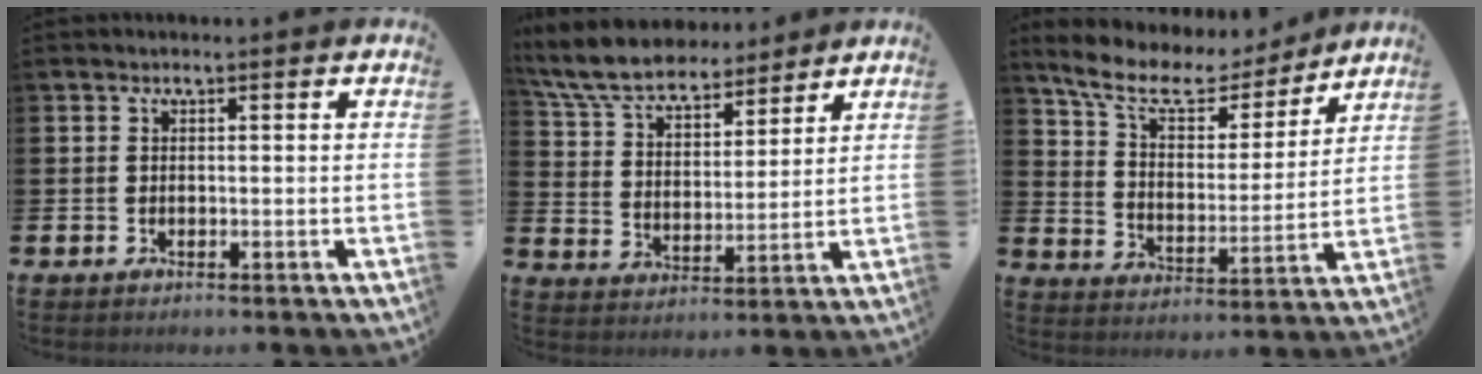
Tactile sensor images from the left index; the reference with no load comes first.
{"total": 8.2, "force": [7.6, 2.3, 2.1], "torque": [-0.077, -0.040, 0.139]}
{"total": 9.4, "force": [8.0, 3.5, 3.6], "torque": [-0.101, -0.051, 0.138]}